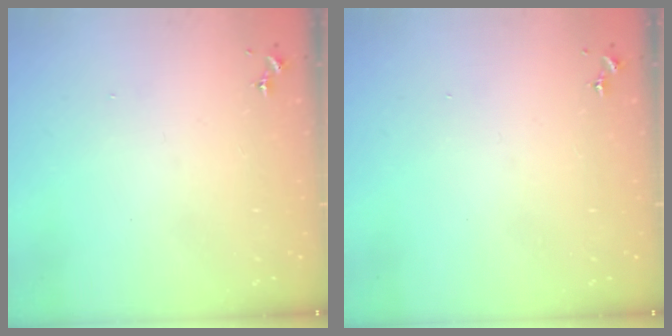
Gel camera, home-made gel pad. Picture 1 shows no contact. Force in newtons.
{"total": 0.0}